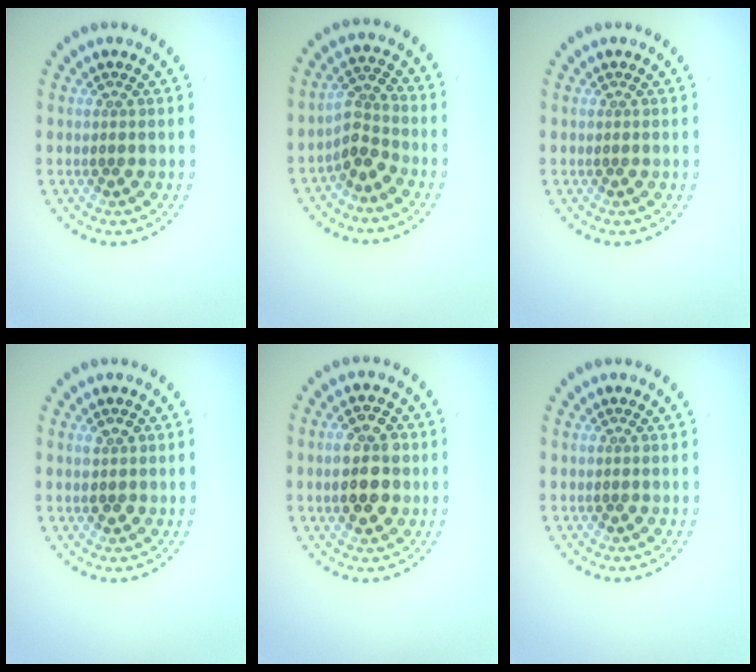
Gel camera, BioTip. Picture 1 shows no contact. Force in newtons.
{"total": 2.7, "press": 2.0, "slide": 1.9}
{"total": 0.0}
{"total": 1.5, "press": 1.5, "slide": 0.2}
{"total": 4.6, "press": 4.6, "slide": 0.1}
{"total": 0.0}